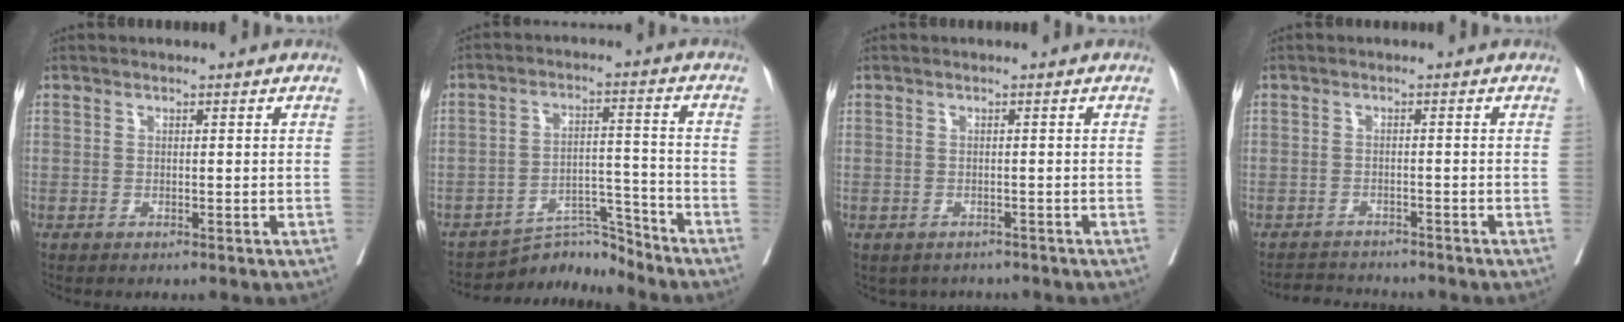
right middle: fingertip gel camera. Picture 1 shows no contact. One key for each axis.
{"total": 6.5, "fx": -6.5, "fy": 0.4, "fz": -0.6, "tx": 0.013, "ty": 0.030, "tz": -0.105}
{"total": 3.0, "fx": -2.5, "fy": 1.7, "fz": 0.3, "tx": 0.002, "ty": 0.006, "tz": -0.032}
{"total": 3.6, "fx": -3.5, "fy": 0.7, "fz": -0.2, "tx": 0.006, "ty": -0.010, "tz": -0.059}